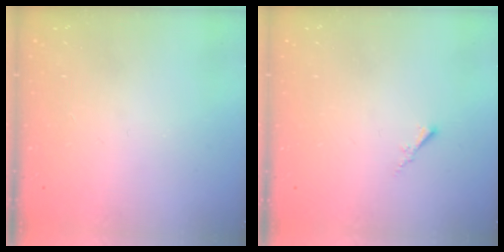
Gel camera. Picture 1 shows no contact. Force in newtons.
{"total": 0.0}